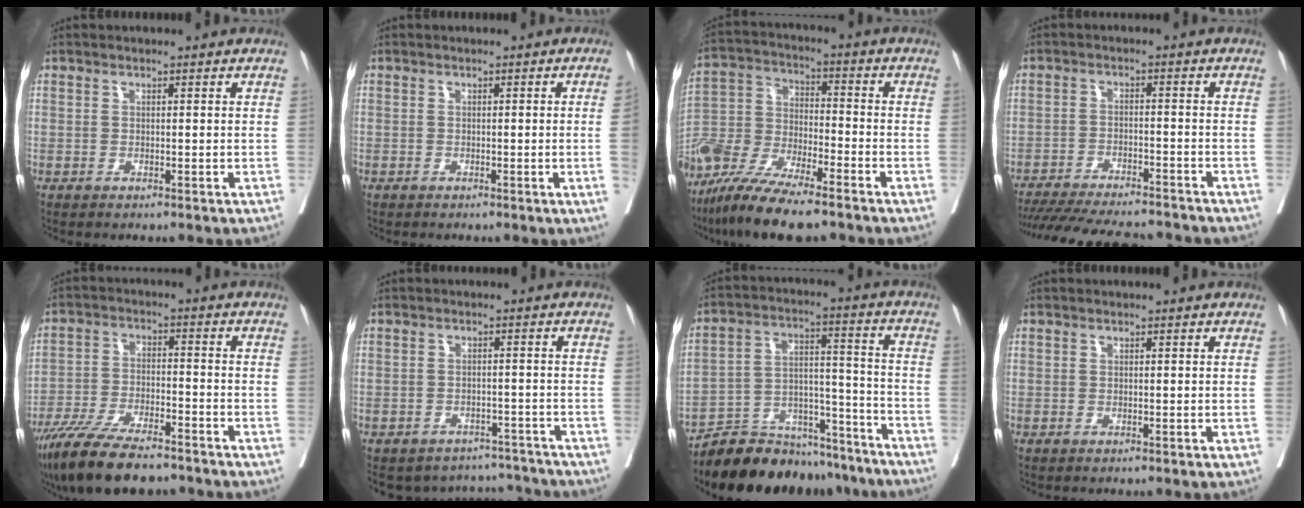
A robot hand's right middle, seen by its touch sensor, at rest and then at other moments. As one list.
[{"total": 1.9, "force": [-0.3, -0.8, 1.7], "torque": [-0.019, -0.002, -0.004]}, {"total": 15.8, "force": [-12.7, 3.2, 8.9], "torque": [-0.193, -0.028, -0.245]}, {"total": 18.4, "force": [-16.8, 3.0, 7.0], "torque": [-0.155, -0.026, -0.240]}, {"total": 14.5, "force": [-11.8, 3.2, 7.6], "torque": [-0.143, -0.027, -0.199]}, {"total": 9.2, "force": [-8.6, 3.2, -0.2], "torque": [0.011, 0.025, -0.103]}, {"total": 17.8, "force": [-16.2, 5.7, 4.5], "torque": [-0.068, 0.034, -0.247]}, {"total": 0.0}]